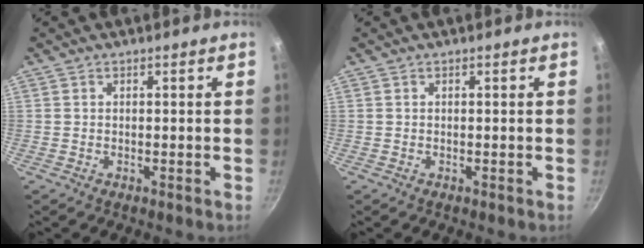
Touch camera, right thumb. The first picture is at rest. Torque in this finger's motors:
{"motor_torque": [-0.06, -0.02, 0.06, -0.06, 0.00]}